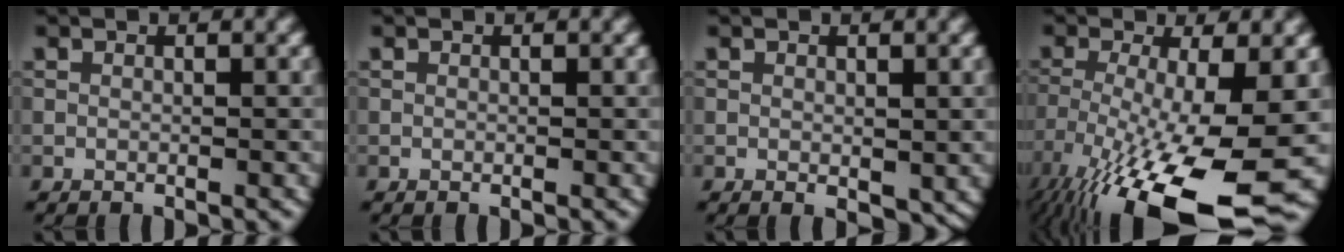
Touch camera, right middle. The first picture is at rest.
{"total": 0.0}
{"total": 1.4, "force": [0.0, 0.7, 1.2], "torque": [-0.013, -0.006, 0.003]}
{"total": 15.2, "force": [-7.1, 4.1, 12.8], "torque": [-0.234, -0.031, -0.115]}